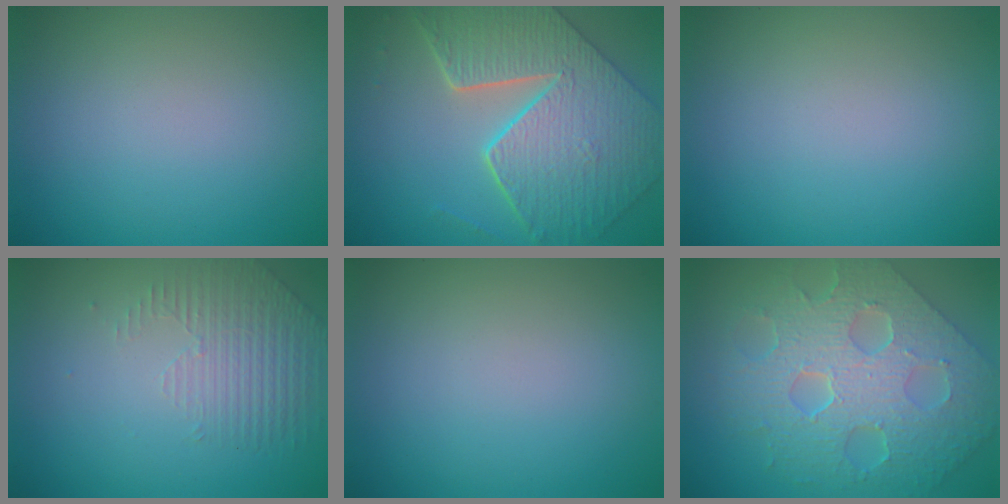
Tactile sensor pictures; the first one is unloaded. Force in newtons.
{"total": 9.2, "press": 6.7, "slide": 6.3}
{"total": 0.0}
{"total": 1.5, "press": 0.9, "slide": 1.2}
{"total": 0.0}
{"total": 8.8, "press": 6.4, "slide": 6.1}